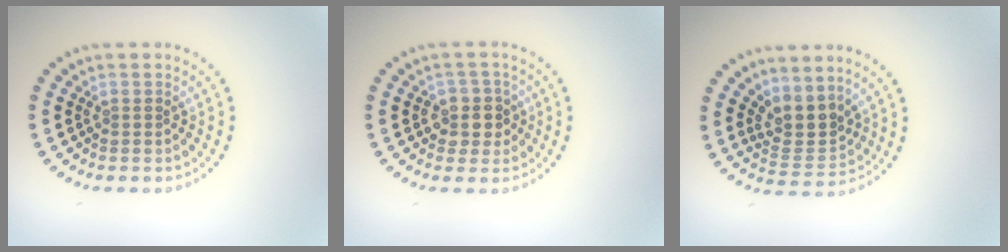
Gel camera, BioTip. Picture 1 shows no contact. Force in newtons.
{"total": 2.7, "press": 2.4, "slide": 1.2}
{"total": 3.2, "press": 2.5, "slide": 2.0}